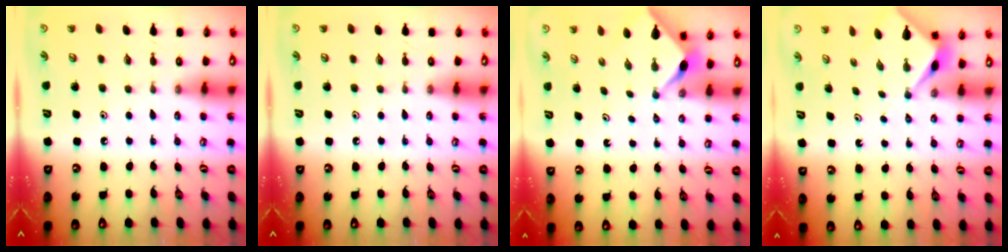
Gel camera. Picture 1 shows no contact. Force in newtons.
{"total": 0.0}
{"total": 2.3, "press": 2.3, "slide": 0.3}
{"total": 2.6, "press": 2.6, "slide": 0.1}